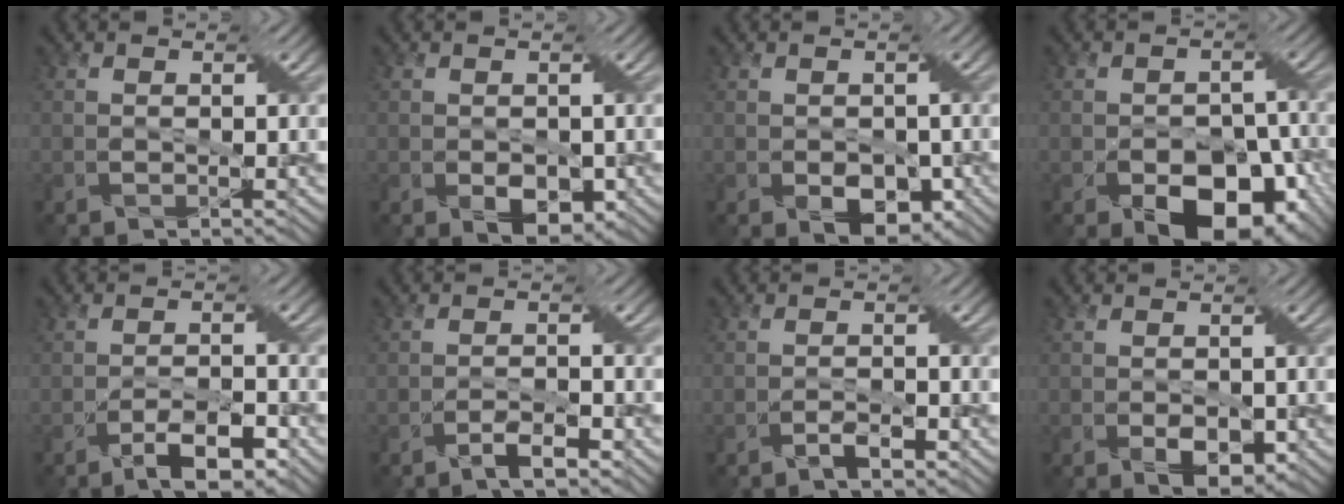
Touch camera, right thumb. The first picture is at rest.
{"total": 3.2, "force": [-0.8, 2.2, 2.2], "torque": [-0.042, -0.011, -0.009]}
{"total": 4.5, "force": [-1.6, 3.0, 3.0], "torque": [-0.046, -0.011, -0.025]}
{"total": 12.8, "force": [-6.5, 8.1, 7.6], "torque": [-0.087, -0.011, -0.097]}
{"total": 4.8, "force": [-3.1, 1.3, 3.4], "torque": [-0.056, 0.009, -0.053]}
{"total": 2.3, "force": [-1.7, 0.3, 1.5], "torque": [-0.032, 0.007, -0.034]}
{"total": 1.6, "force": [-1.1, 0.3, 1.0], "torque": [-0.021, 0.005, -0.023]}
{"total": 3.7, "force": [-0.9, 2.3, 2.7], "torque": [-0.053, -0.012, -0.012]}